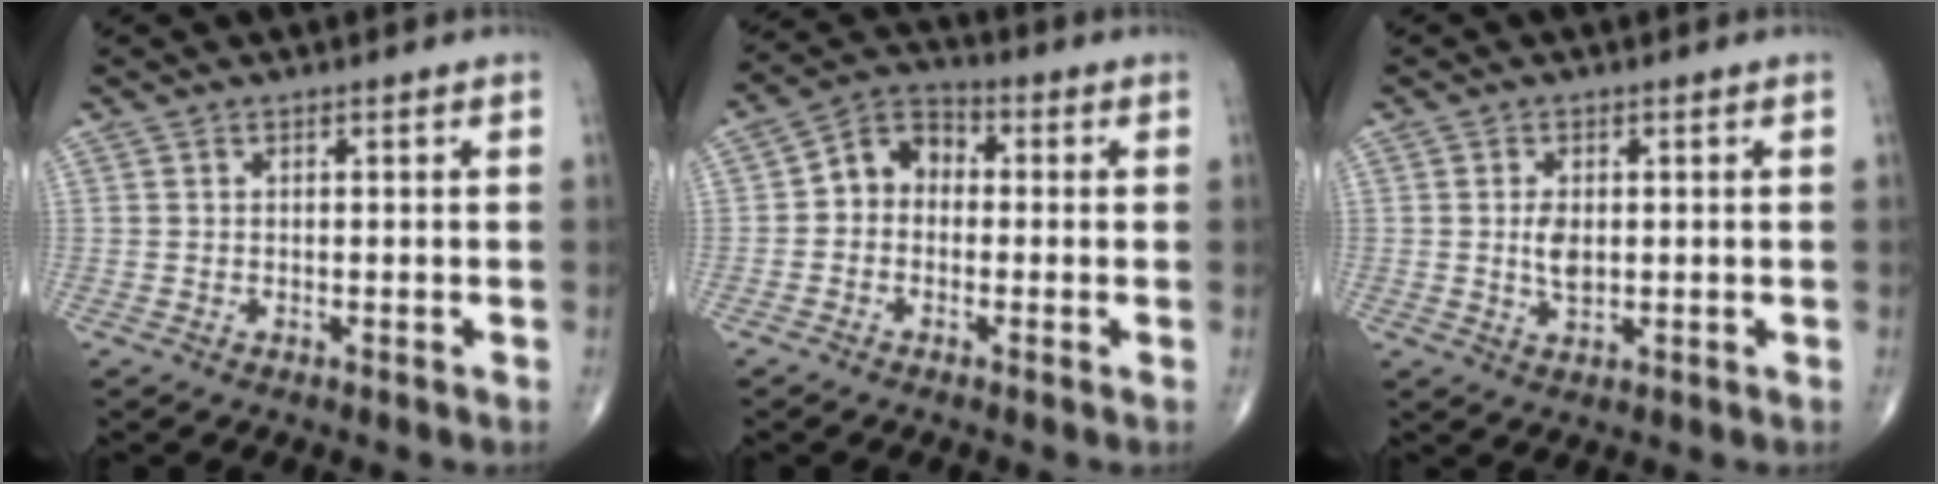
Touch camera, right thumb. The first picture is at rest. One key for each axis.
{"total": 6.9, "fx": -0.4, "fy": 5.5, "fz": 4.0, "tx": -0.042, "ty": 0.027, "tz": -0.027}
{"total": 3.7, "fx": 0.2, "fy": 2.1, "fz": 3.1, "tx": -0.054, "ty": -0.005, "tz": 0.005}